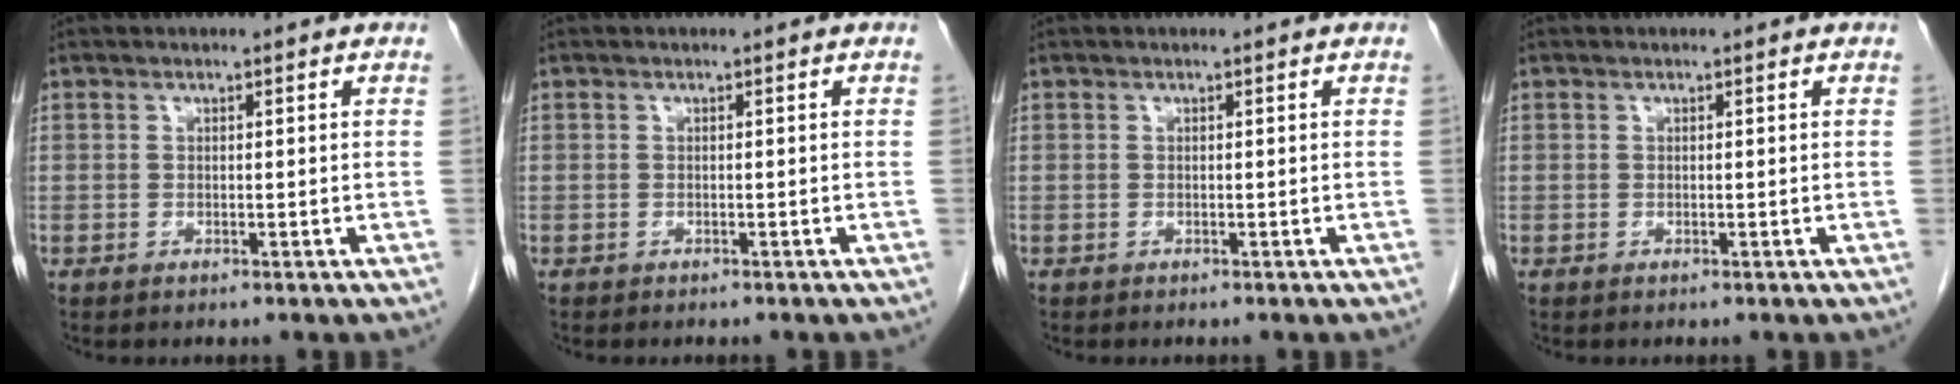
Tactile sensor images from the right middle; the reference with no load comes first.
{"total": 0.8, "force": [-0.6, 0.3, 0.3], "torque": [-0.010, 0.000, -0.007]}
{"total": 0.0}
{"total": 0.0}